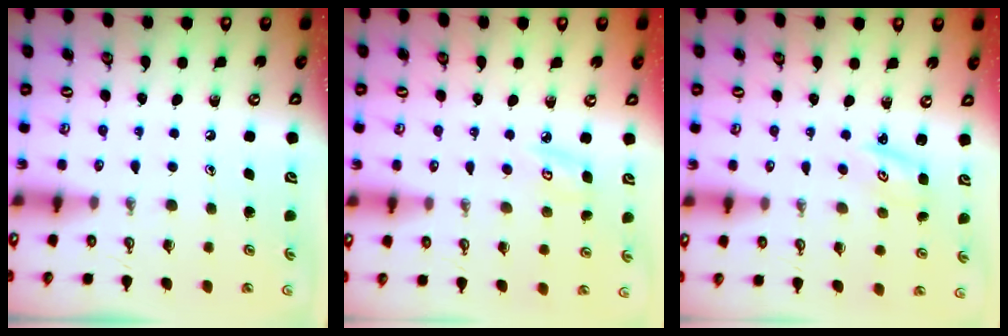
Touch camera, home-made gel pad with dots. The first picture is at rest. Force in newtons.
{"total": 5.6, "press": 5.6, "slide": 0.5}
{"total": 1.5, "press": 1.5, "slide": 0.1}